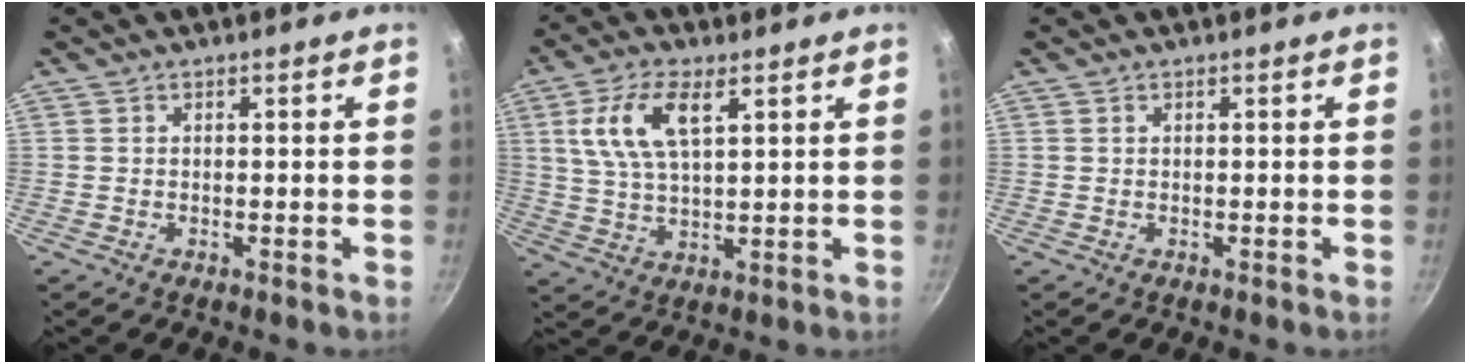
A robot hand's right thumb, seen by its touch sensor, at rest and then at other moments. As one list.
[{"total": 10.6, "force": [4.1, 4.7, 8.6], "torque": [-0.178, -0.004, 0.083]}, {"total": 0.0}]